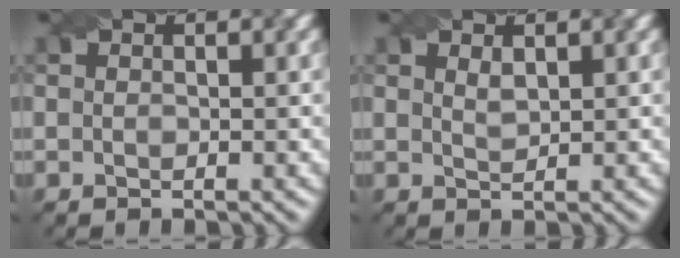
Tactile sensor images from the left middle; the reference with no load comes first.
{"total": 0.9, "force": [0.6, 0.2, 0.5], "torque": [-0.013, 0.000, 0.013]}